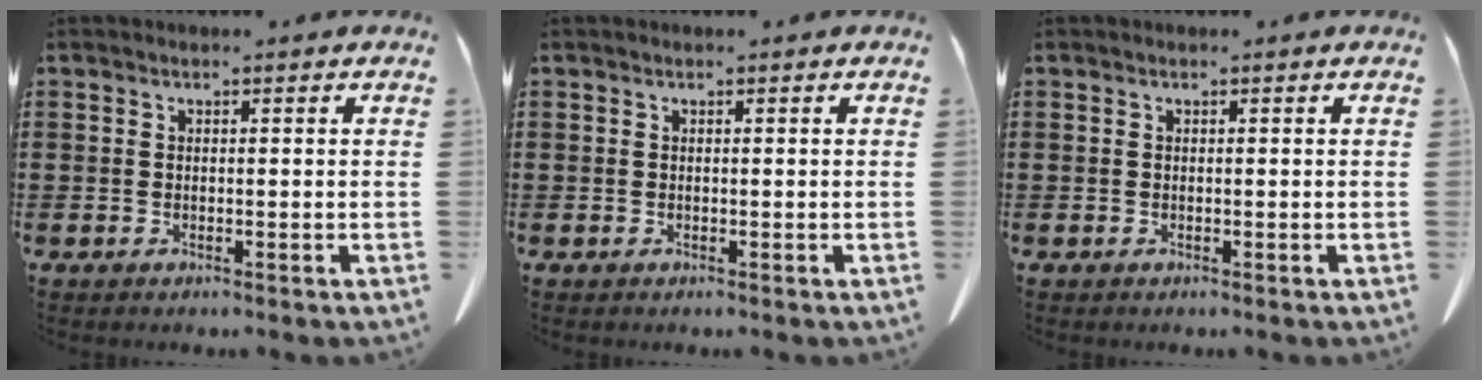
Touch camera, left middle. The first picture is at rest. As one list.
[{"total": 0.0}, {"total": 0.0}]